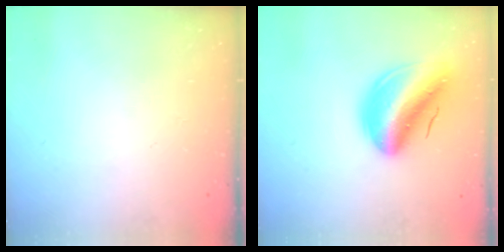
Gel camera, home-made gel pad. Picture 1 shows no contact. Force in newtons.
{"total": 14.5, "press": 13.8, "slide": 4.5}